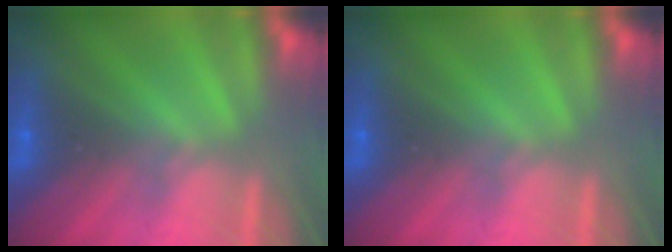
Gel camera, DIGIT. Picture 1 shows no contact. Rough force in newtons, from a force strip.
{"total": 0.0}